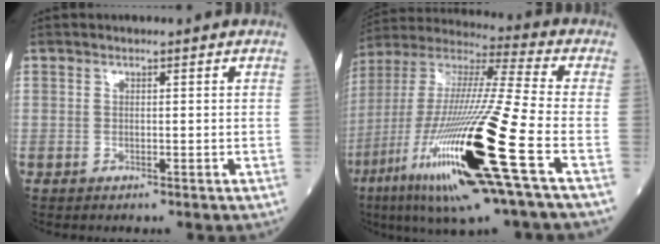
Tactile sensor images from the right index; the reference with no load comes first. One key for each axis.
{"total": 25.7, "fx": -9.4, "fy": 1.0, "fz": 23.9, "tx": -0.482, "ty": -0.048, "tz": -0.177}